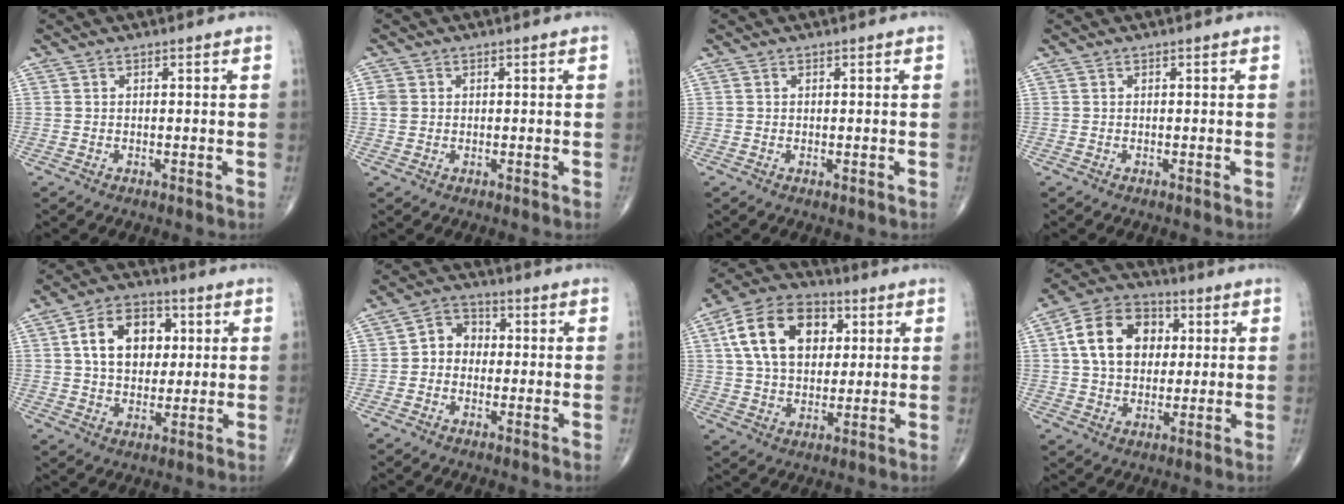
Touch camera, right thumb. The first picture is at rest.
{"total": 2.2, "force": [0.3, 1.9, 1.0], "torque": [-0.018, 0.004, 0.008]}
{"total": 0.5, "force": [-0.1, 0.2, 0.5], "torque": [-0.010, -0.004, 0.000]}
{"total": 0.0}
{"total": 12.6, "force": [2.8, 8.9, 8.5], "torque": [-0.102, 0.005, 0.043]}
{"total": 5.5, "force": [-0.4, 4.7, 2.8], "torque": [-0.018, 0.024, -0.022]}
{"total": 16.6, "force": [4.6, 11.2, 11.4], "torque": [-0.173, 0.005, 0.077]}
{"total": 14.1, "force": [2.7, 10.5, 9.0], "torque": [-0.123, 0.011, 0.038]}